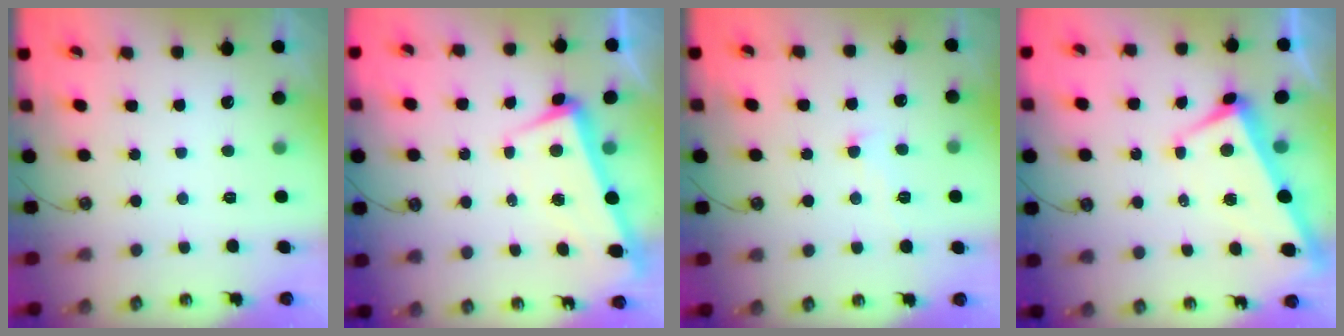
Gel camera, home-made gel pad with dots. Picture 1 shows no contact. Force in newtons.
{"total": 2.4, "press": 1.6, "slide": 1.8}
{"total": 0.9, "press": 0.9, "slide": 0.2}
{"total": 1.6, "press": 1.3, "slide": 0.9}